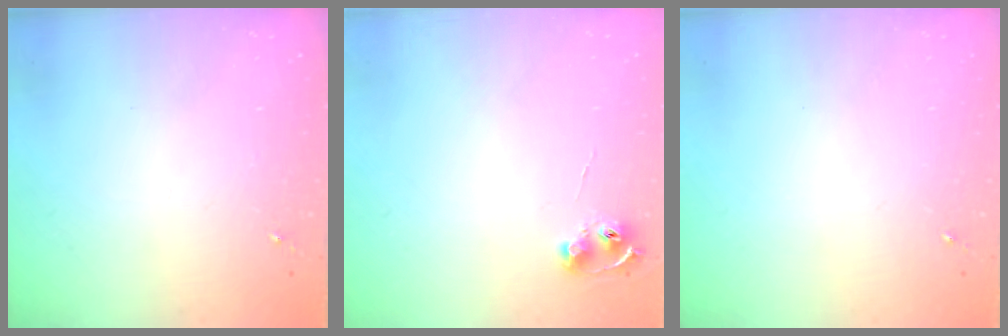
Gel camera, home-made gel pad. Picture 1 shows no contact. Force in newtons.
{"total": 6.4, "press": 6.4, "slide": 0.7}
{"total": 0.0}